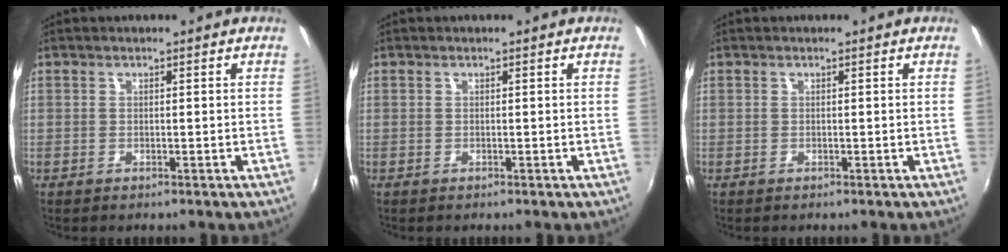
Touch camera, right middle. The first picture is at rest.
{"total": 0.0}
{"total": 0.0}